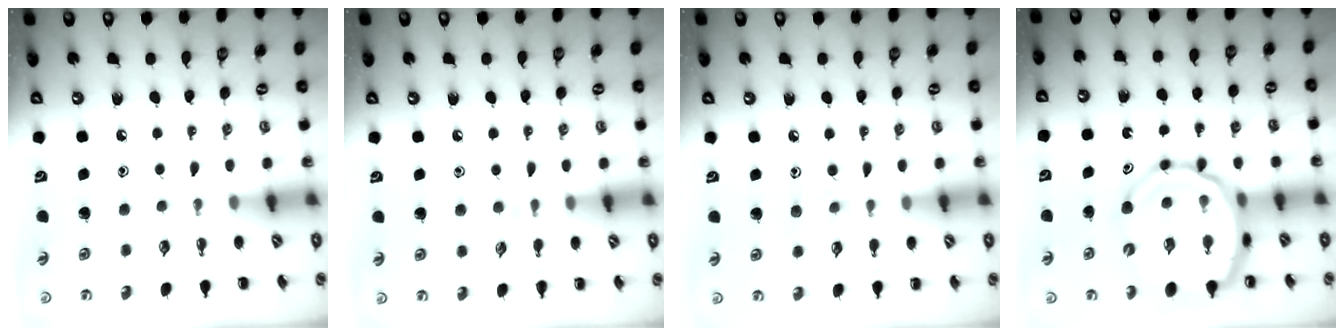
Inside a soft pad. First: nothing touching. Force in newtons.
{"total": 2.5, "press": 2.3, "slide": 0.9}
{"total": 6.6, "press": 6.4, "slide": 2.0}
{"total": 17.3, "press": 16.9, "slide": 3.8}